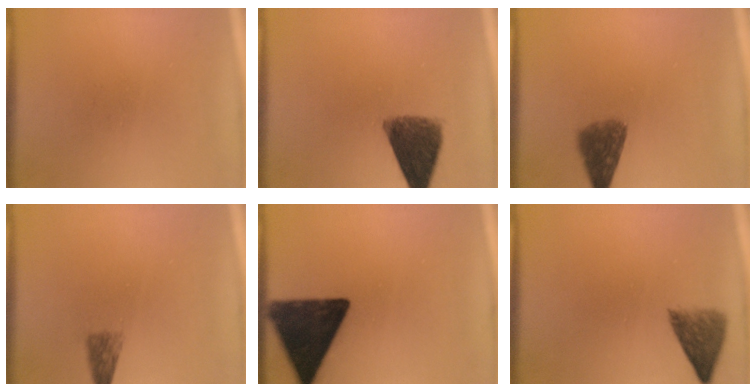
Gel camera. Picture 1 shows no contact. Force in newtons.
{"total": 9.3}
{"total": 5.5}
{"total": 2.4}
{"total": 16.1}
{"total": 4.5}